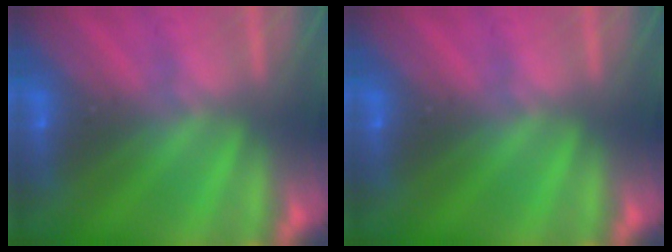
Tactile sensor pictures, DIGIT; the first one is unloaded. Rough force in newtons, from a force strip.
{"total": 0.0}